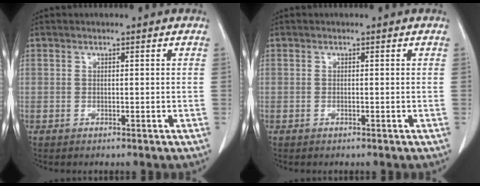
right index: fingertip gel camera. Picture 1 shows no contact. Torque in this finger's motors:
{"motor_torque": [0.08, -0.03, 0.01, -0.01]}